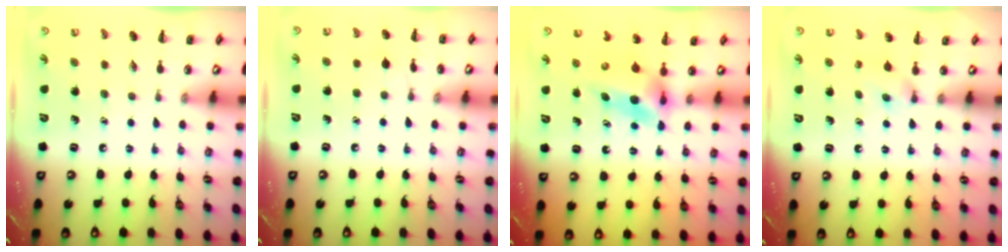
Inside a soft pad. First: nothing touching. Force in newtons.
{"total": 4.1, "press": 3.8, "slide": 1.5}
{"total": 5.5, "press": 5.5, "slide": 0.6}
{"total": 2.8, "press": 2.5, "slide": 1.2}